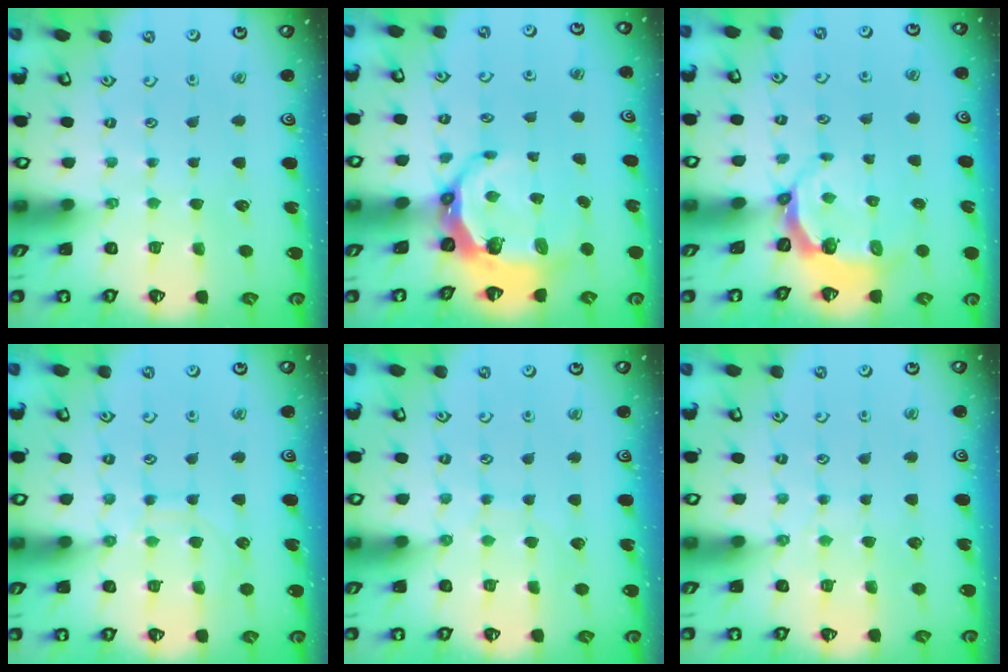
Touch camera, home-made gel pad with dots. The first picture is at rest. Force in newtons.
{"total": 8.1, "press": 7.0, "slide": 4.1}
{"total": 4.7, "press": 3.7, "slide": 2.8}
{"total": 8.6, "press": 8.6, "slide": 0.6}
{"total": 5.5, "press": 5.5, "slide": 0.5}
{"total": 6.2, "press": 6.2, "slide": 0.5}